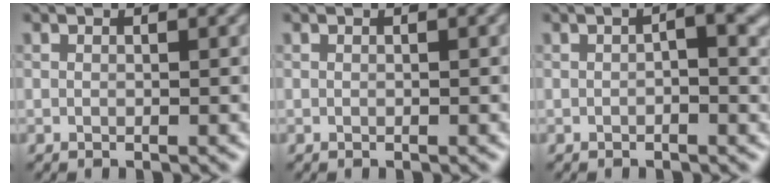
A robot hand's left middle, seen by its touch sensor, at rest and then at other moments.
{"total": 0.0}
{"total": 2.2, "force": [-0.1, 0.6, 2.1], "torque": [-0.031, 0.003, -0.003]}